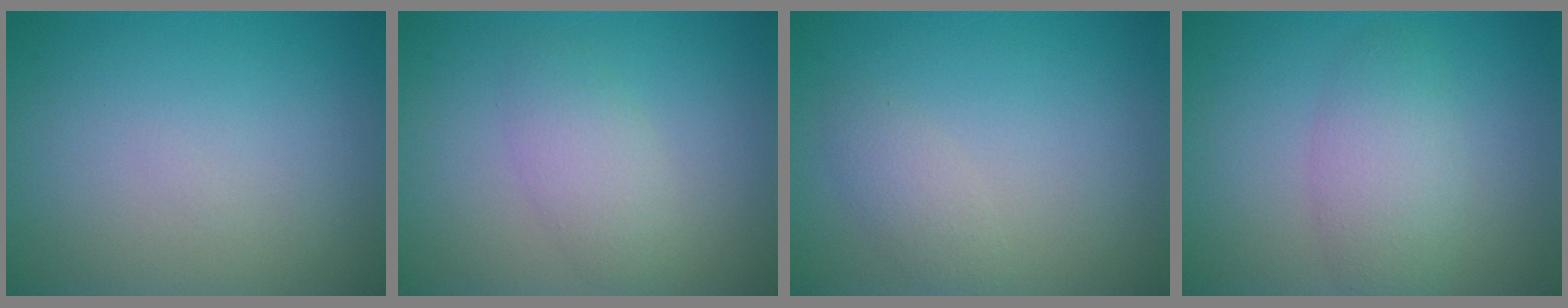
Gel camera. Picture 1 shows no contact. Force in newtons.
{"total": 2.6, "press": 2.6, "slide": 0.1}
{"total": 1.7, "press": 1.7, "slide": 0.1}
{"total": 3.6, "press": 3.6, "slide": 0.1}